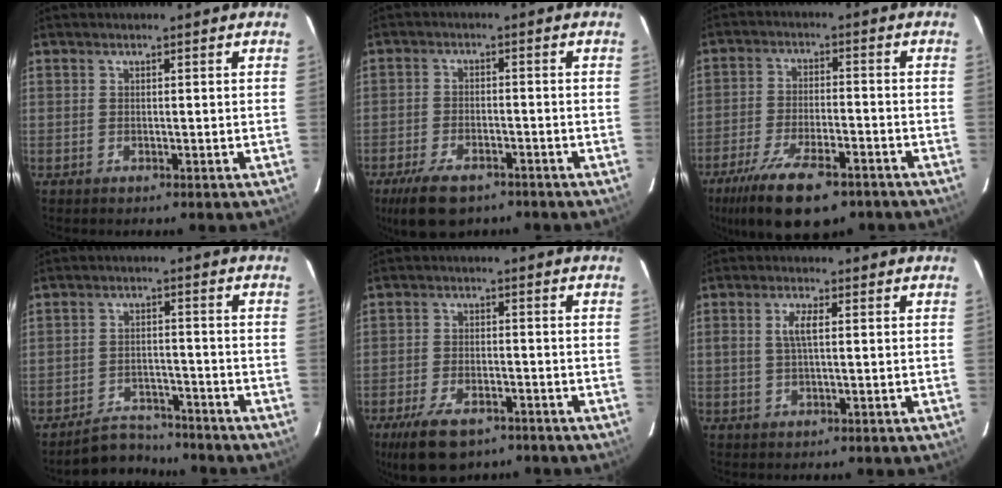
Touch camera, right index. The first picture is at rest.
{"total": 9.6, "force": [-6.8, 4.2, 5.3], "torque": [-0.129, -0.013, -0.116]}
{"total": 15.9, "force": [-10.9, 5.7, 10.1], "torque": [-0.214, -0.033, -0.181]}
{"total": 7.6, "force": [-7.0, 2.8, 0.8], "torque": [-0.040, 0.015, -0.103]}
{"total": 10.6, "force": [-7.2, 4.9, 6.0], "torque": [-0.140, -0.014, -0.122]}
{"total": 3.1, "force": [0.4, 0.8, 3.0], "torque": [-0.059, 0.004, 0.008]}